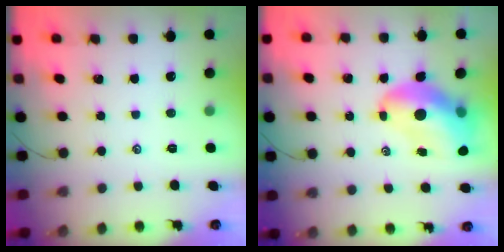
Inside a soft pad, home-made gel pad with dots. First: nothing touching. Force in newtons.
{"total": 13.8, "press": 13.3, "slide": 3.7}